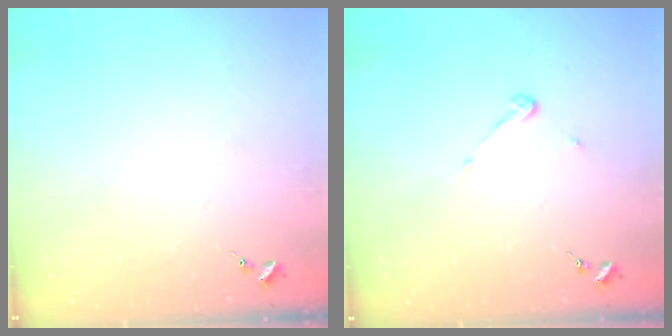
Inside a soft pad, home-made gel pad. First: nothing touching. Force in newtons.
{"total": 3.7, "press": 3.7, "slide": 0.3}